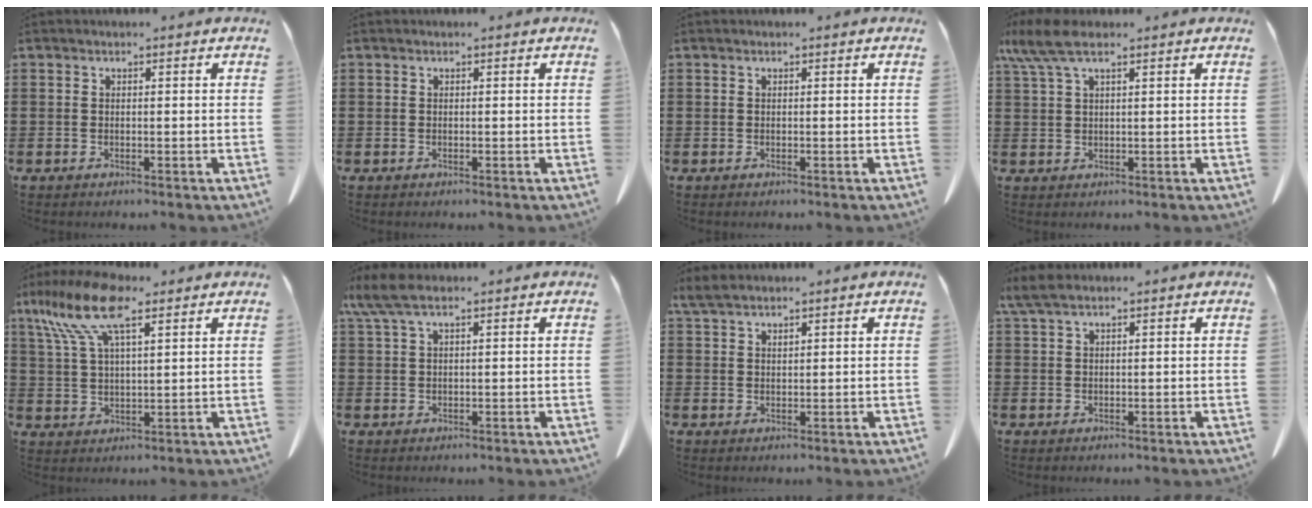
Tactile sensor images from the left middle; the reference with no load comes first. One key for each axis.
{"total": 0.0}
{"total": 0.0}
{"total": 5.9, "fx": 3.5, "fy": 1.6, "fz": 4.5, "tx": -0.109, "ty": -0.004, "tz": 0.060}
{"total": 11.4, "fx": 7.0, "fy": 3.7, "fz": 8.3, "tx": -0.191, "ty": -0.007, "tz": 0.122}
{"total": 4.7, "fx": 2.8, "fy": 1.2, "fz": 3.6, "tx": -0.090, "ty": -0.003, "tz": 0.047}
{"total": 2.7, "fx": 2.3, "fy": 0.5, "fz": 1.2, "tx": -0.029, "ty": 0.002, "tz": 0.044}
{"total": 2.9, "fx": 1.9, "fy": 0.6, "fz": 2.0, "tx": -0.043, "ty": 0.002, "tz": 0.035}